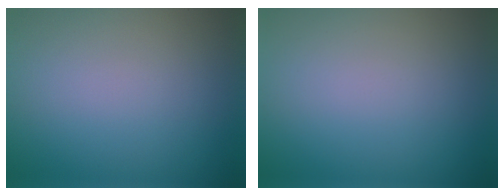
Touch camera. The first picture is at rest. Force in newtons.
{"total": 0.0}